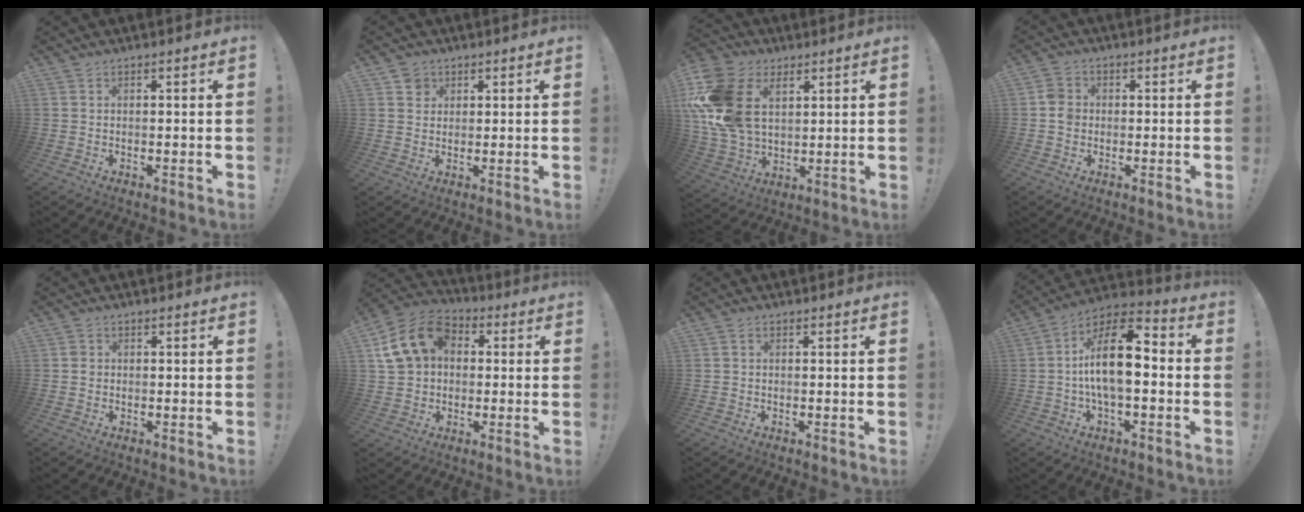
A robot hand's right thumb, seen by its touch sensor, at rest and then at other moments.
{"total": 3.5, "force": [1.9, 3.0, 0.6], "torque": [-0.004, -0.006, 0.033]}
{"total": 21.9, "force": [6.5, 15.4, 14.2], "torque": [-0.301, -0.022, 0.125]}
{"total": 4.5, "force": [-0.6, 3.9, 2.1], "torque": [-0.030, 0.013, -0.009]}
{"total": 1.3, "force": [-0.1, 1.2, 0.4], "torque": [-0.006, 0.003, -0.002]}
{"total": 15.3, "force": [3.8, 11.9, 8.8], "torque": [-0.153, 0.006, 0.077]}
{"total": 0.7, "force": [-0.1, 0.6, 0.2], "torque": [-0.001, 0.002, -0.003]}
{"total": 16.1, "force": [-0.2, 7.0, 14.5], "torque": [-0.255, 0.007, -0.007]}